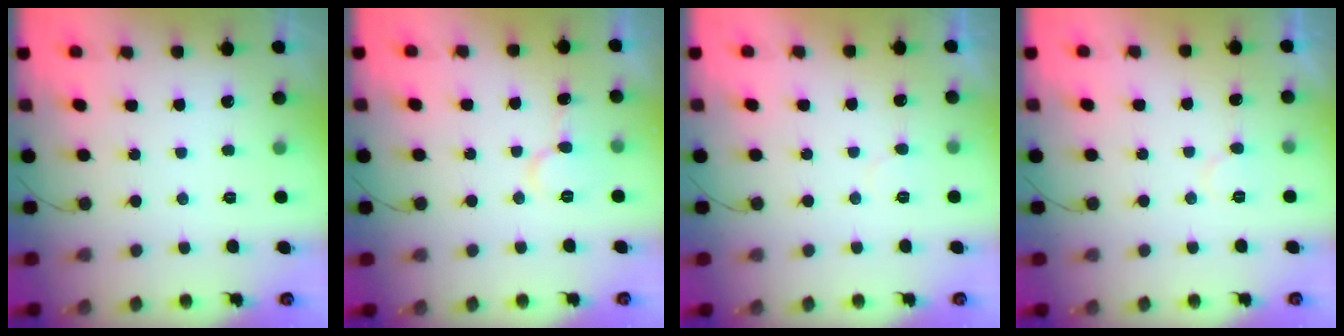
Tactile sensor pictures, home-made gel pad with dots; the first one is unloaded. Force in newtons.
{"total": 6.6, "press": 6.6, "slide": 0.6}
{"total": 4.3, "press": 4.3, "slide": 0.3}
{"total": 5.1, "press": 5.1, "slide": 0.3}